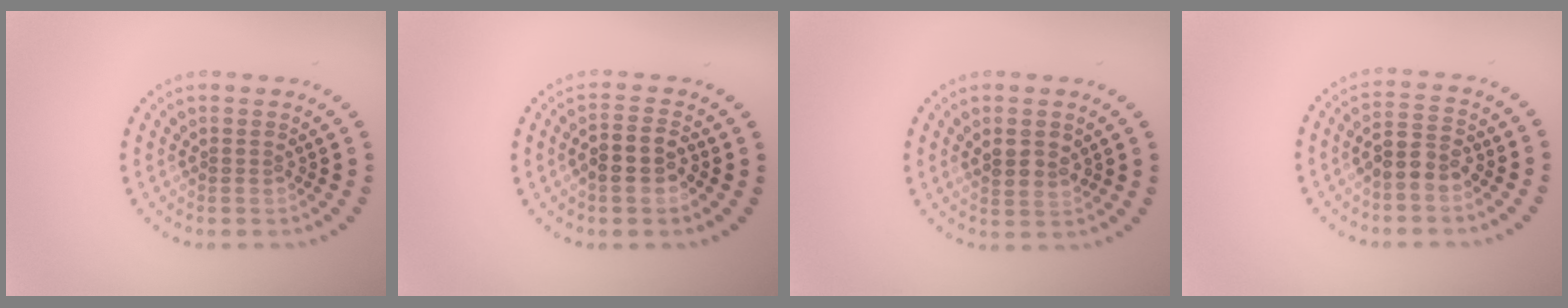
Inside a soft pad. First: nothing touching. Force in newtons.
{"total": 2.7, "press": 2.5, "slide": 1.0}
{"total": 2.3, "press": 2.1, "slide": 0.8}
{"total": 2.8, "press": 2.7, "slide": 0.9}